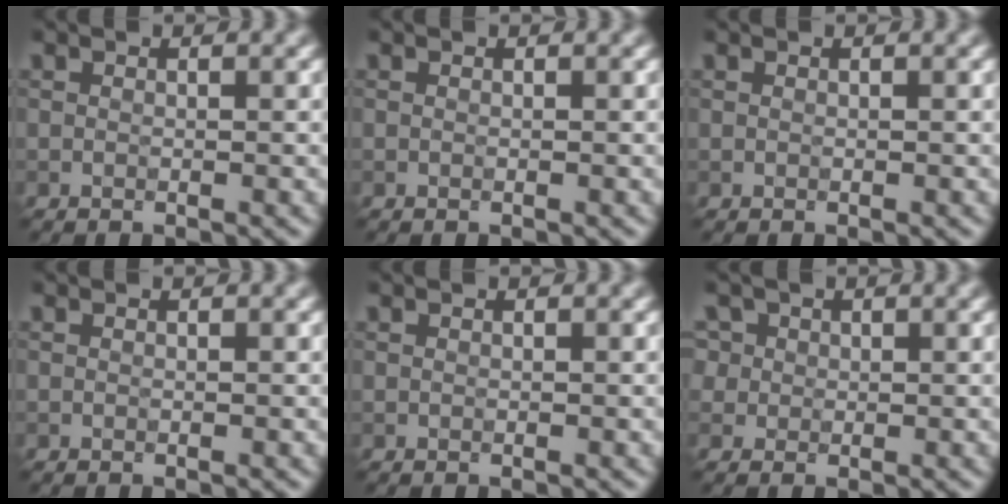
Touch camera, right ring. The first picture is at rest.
{"total": 0.0}
{"total": 0.0}
{"total": 0.0}
{"total": 0.0}
{"total": 2.7, "force": [1.1, 2.4, 0.7], "torque": [0.004, 0.022, -0.019]}